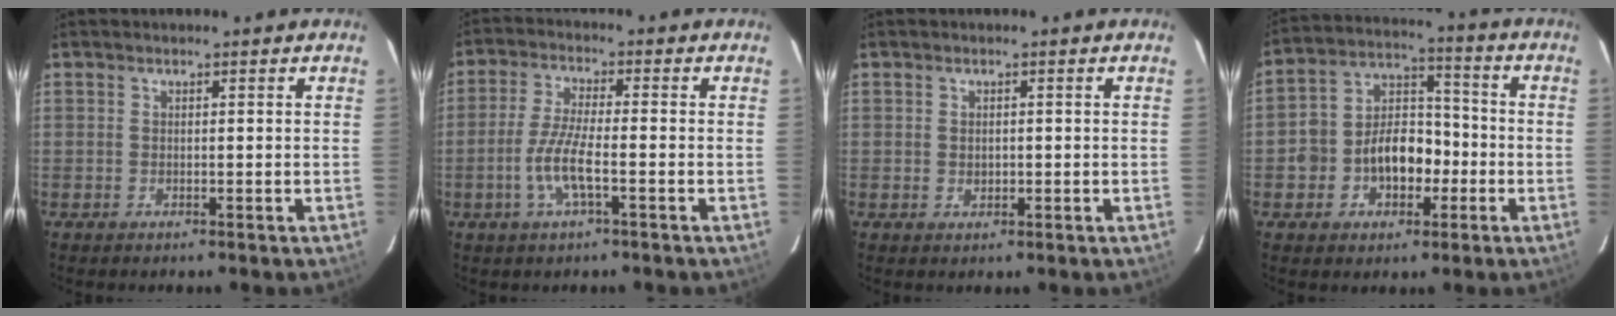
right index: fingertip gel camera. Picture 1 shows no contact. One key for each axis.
{"total": 6.8, "fx": -2.5, "fy": 0.9, "fz": 6.2, "tx": -0.132, "ty": -0.004, "tz": -0.049}
{"total": 1.4, "fx": 0.1, "fy": 1.3, "fz": 0.5, "tx": -0.005, "ty": 0.002, "tz": 0.005}
{"total": 11.0, "fx": -3.4, "fy": 8.3, "fz": 6.3, "tx": -0.124, "ty": 0.038, "tz": -0.052}